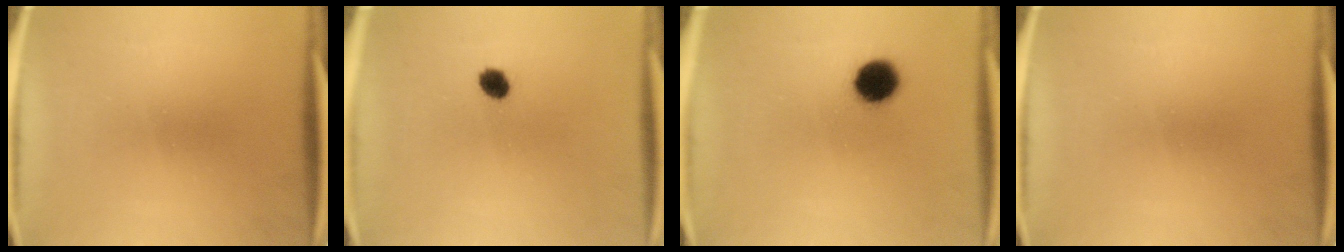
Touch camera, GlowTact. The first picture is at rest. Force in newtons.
{"total": 2.9}
{"total": 6.9}
{"total": 0.0}